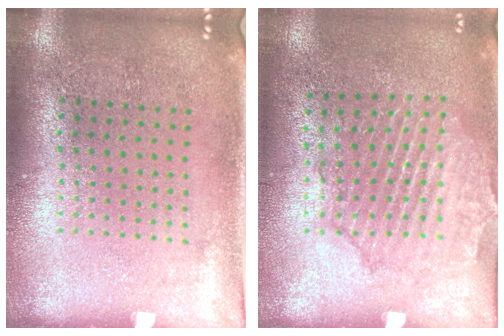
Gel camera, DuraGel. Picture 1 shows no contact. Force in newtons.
{"total": 1.6, "press": 1.6, "slide": 0.2}